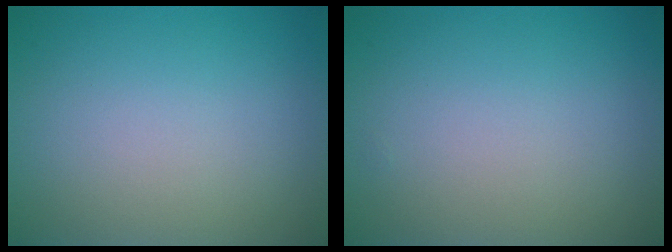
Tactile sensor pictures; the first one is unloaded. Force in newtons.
{"total": 0.0}